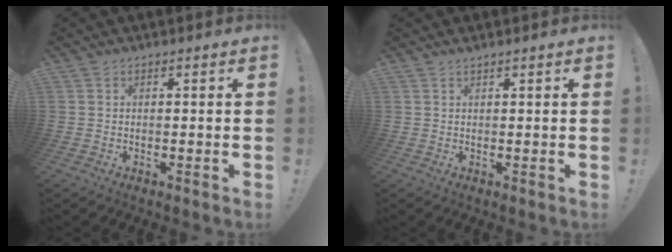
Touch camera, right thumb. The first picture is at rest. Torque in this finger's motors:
{"motor_torque": [-0.25, -0.25, -0.12, 0.20, -0.03]}